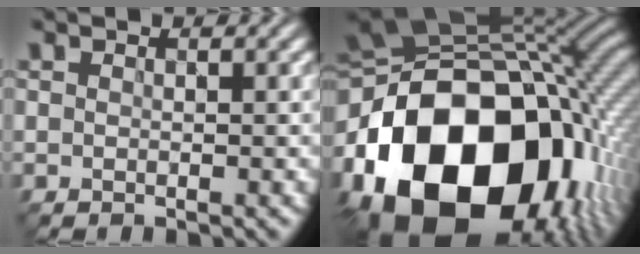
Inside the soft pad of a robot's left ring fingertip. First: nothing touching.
{"total": 22.4, "force": [-7.1, 15.3, 14.7], "torque": [-0.311, -0.018, -0.110]}